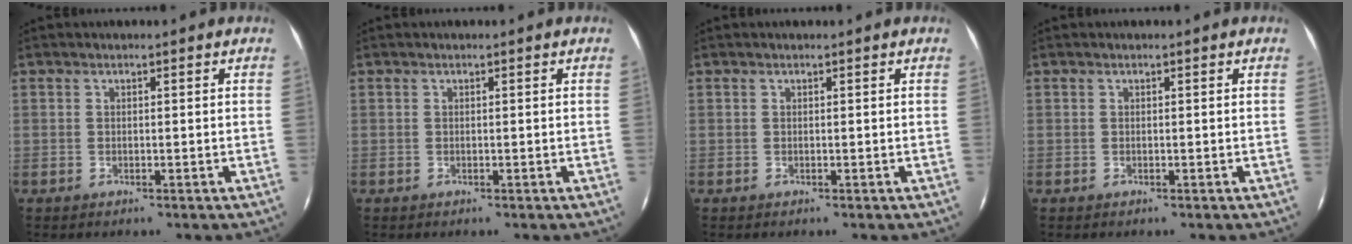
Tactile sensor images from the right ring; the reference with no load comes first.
{"total": 0.0}
{"total": 0.0}
{"total": 0.0}